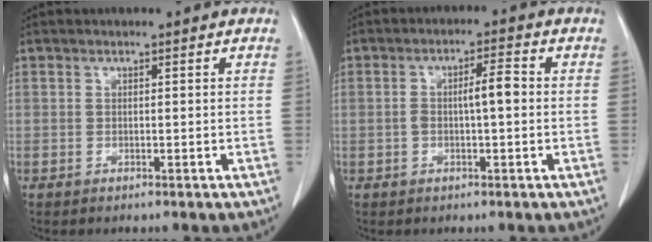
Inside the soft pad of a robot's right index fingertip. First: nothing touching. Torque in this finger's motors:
{"motor_torque": [0.16, 0.04, 0.10, 0.02]}